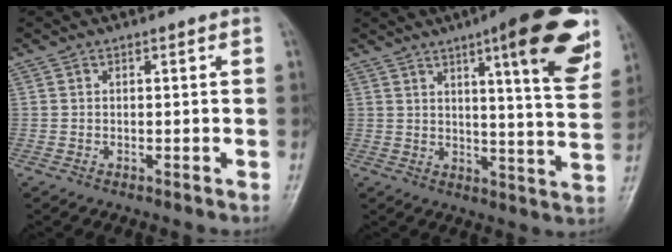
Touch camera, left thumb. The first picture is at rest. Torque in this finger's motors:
{"motor_torque": [0.26, -0.45, 2.12, -0.63, 0.32]}